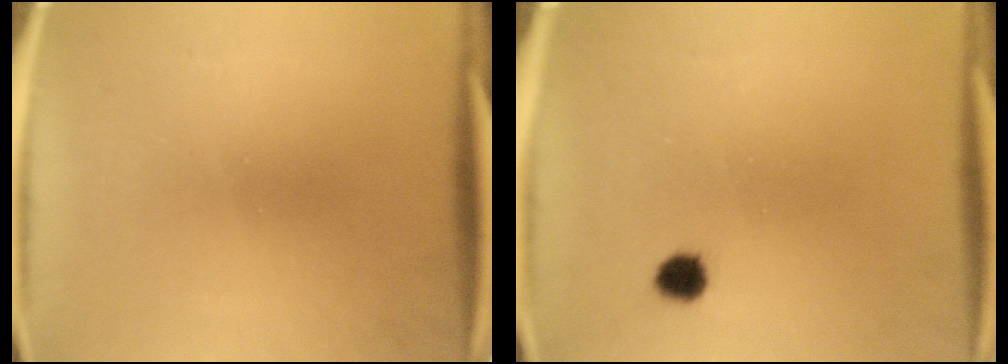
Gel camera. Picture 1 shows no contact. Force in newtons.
{"total": 2.5}